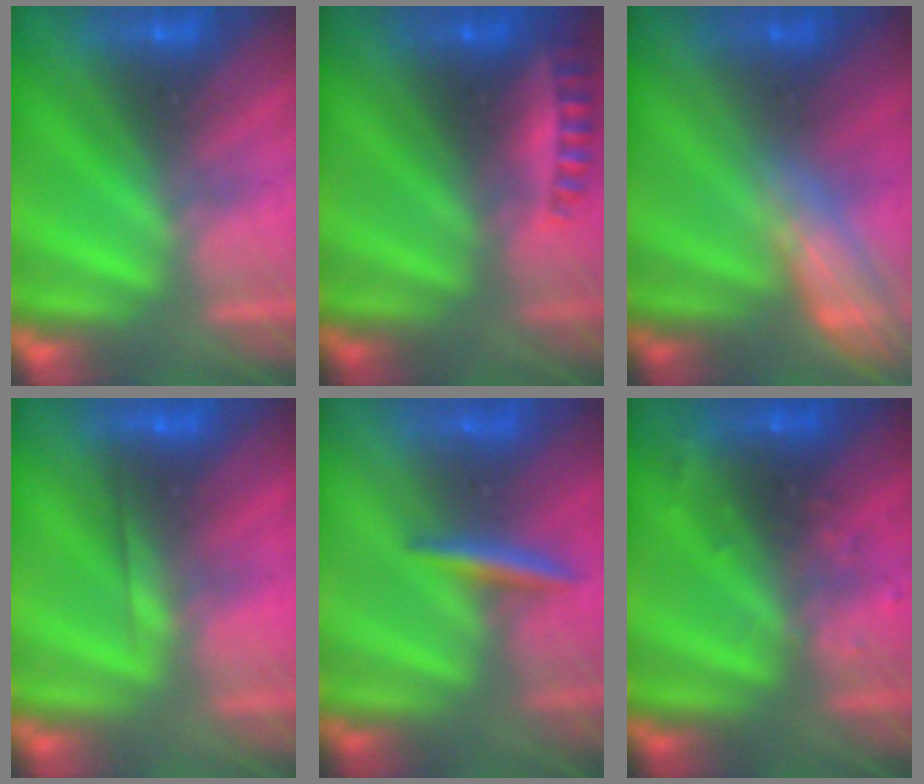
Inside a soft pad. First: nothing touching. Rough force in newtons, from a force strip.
{"total": 2.6}
{"total": 2.5}
{"total": 1.9}
{"total": 3.3}
{"total": 2.9}